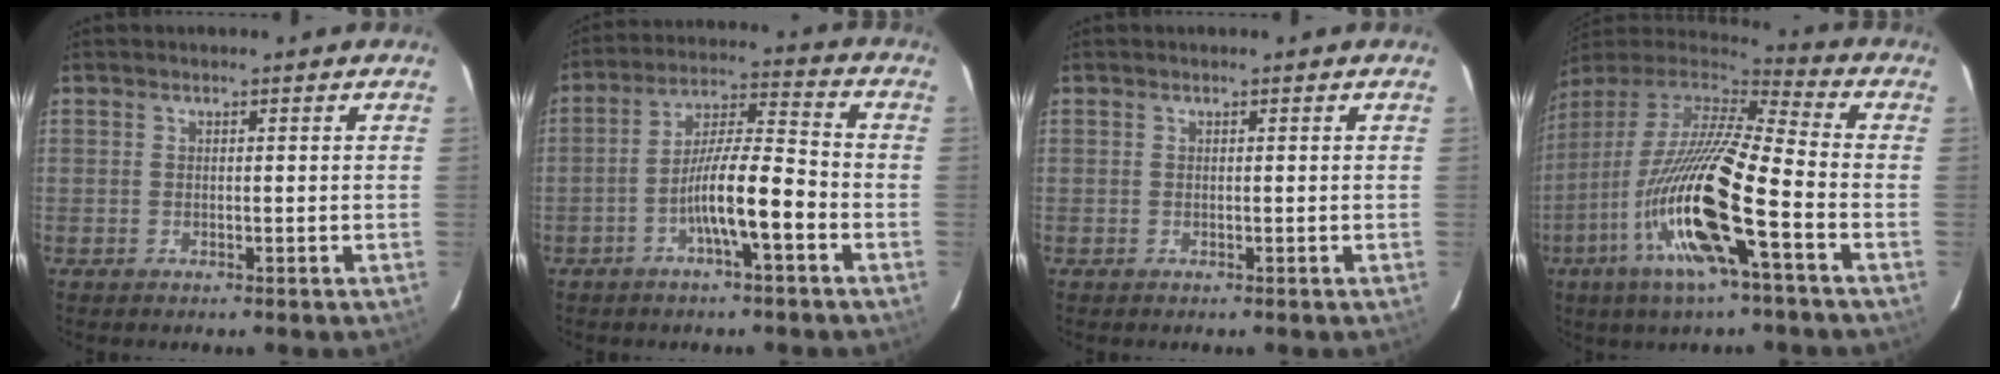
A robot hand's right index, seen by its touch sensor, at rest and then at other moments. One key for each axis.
{"total": 10.2, "fx": -4.0, "fy": 1.0, "fz": 9.3, "tx": -0.170, "ty": 0.016, "tz": -0.071}
{"total": 0.0}
{"total": 20.9, "fx": -7.4, "fy": 1.8, "fz": 19.4, "tx": -0.413, "ty": -0.032, "tz": -0.146}